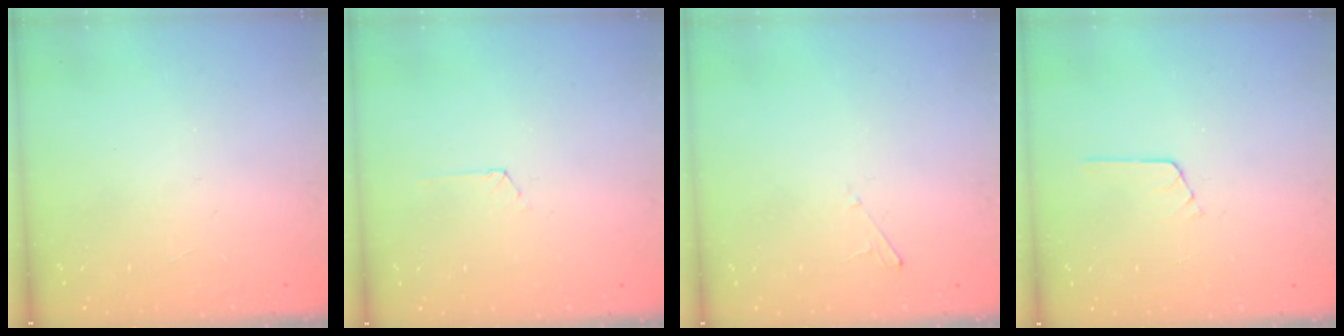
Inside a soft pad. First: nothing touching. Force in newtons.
{"total": 1.5, "press": 1.4, "slide": 0.2}
{"total": 2.0, "press": 2.0, "slide": 0.2}
{"total": 3.3, "press": 3.3, "slide": 0.3}